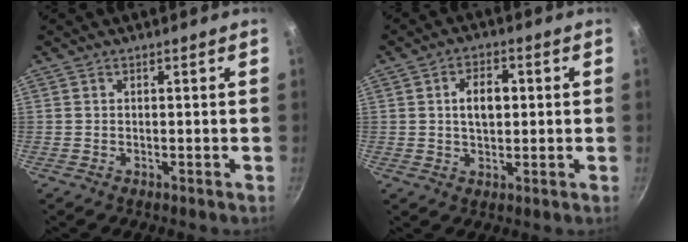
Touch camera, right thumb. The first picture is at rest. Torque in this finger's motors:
{"motor_torque": [-0.13, 0.20, 0.25, 0.10, 0.11]}